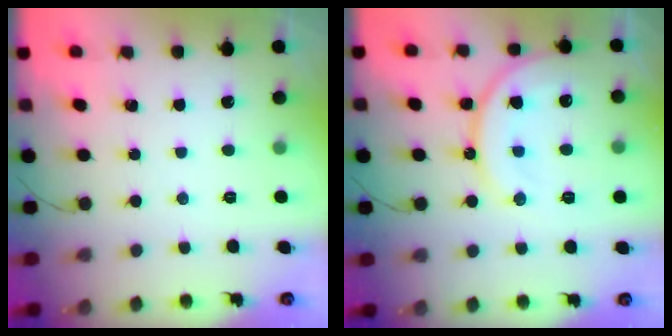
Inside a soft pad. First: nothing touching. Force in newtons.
{"total": 15.4, "press": 15.2, "slide": 1.8}